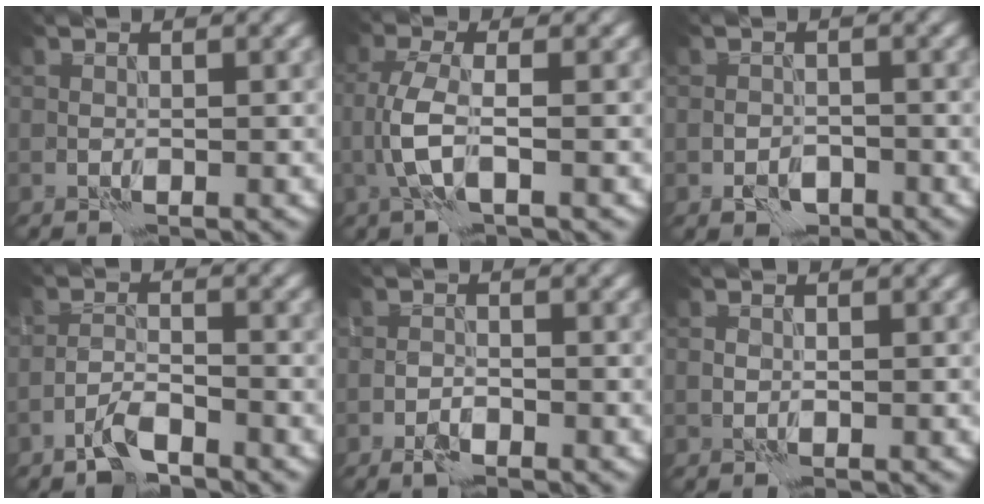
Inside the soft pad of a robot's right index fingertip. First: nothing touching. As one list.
[{"total": 3.1, "force": [-0.8, 0.7, 2.9], "torque": [-0.069, 0.006, -0.022]}, {"total": 2.1, "force": [-1.1, 1.5, 0.9], "torque": [-0.015, -0.001, -0.022]}, {"total": 2.9, "force": [-2.3, 0.7, 1.6], "torque": [-0.033, 0.005, -0.051]}, {"total": 1.6, "force": [-1.2, 0.7, 0.9], "torque": [-0.019, 0.000, -0.028]}, {"total": 0.0}]